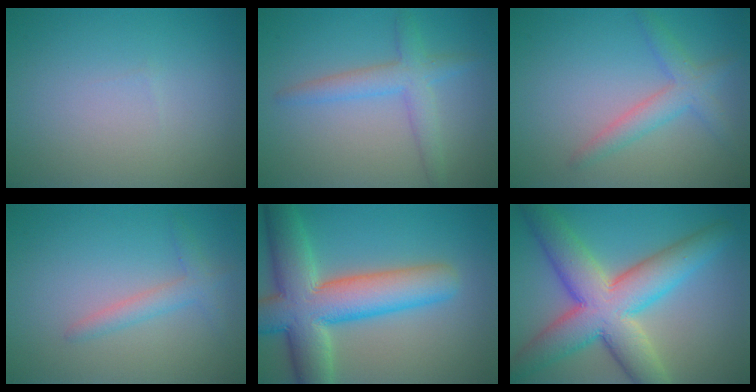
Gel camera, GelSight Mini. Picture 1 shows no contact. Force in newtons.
{"total": 2.6, "press": 2.6, "slide": 0.2}
{"total": 2.9, "press": 2.9, "slide": 0.1}
{"total": 2.0, "press": 2.0, "slide": 0.1}
{"total": 10.7, "press": 10.7, "slide": 0.5}
{"total": 10.3, "press": 10.3, "slide": 0.3}